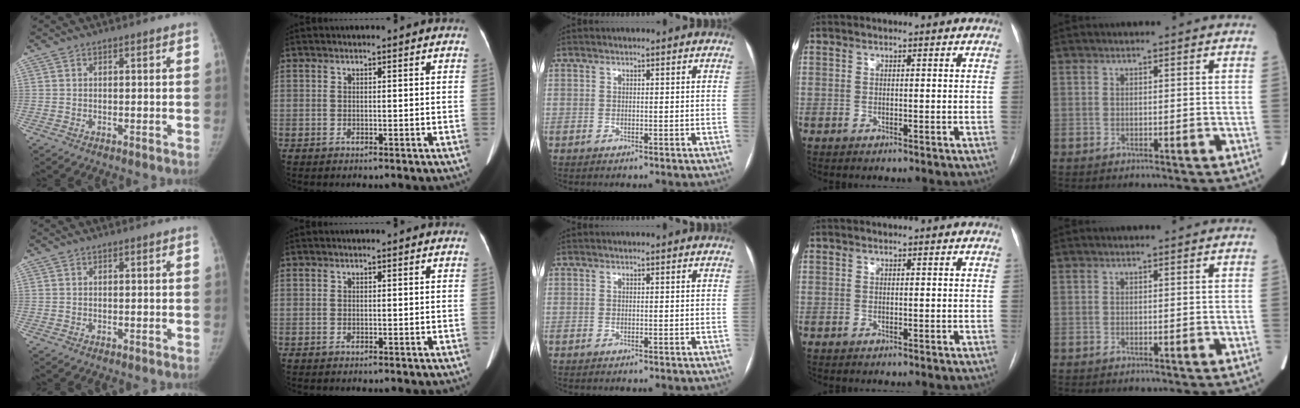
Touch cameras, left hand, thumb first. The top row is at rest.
{}